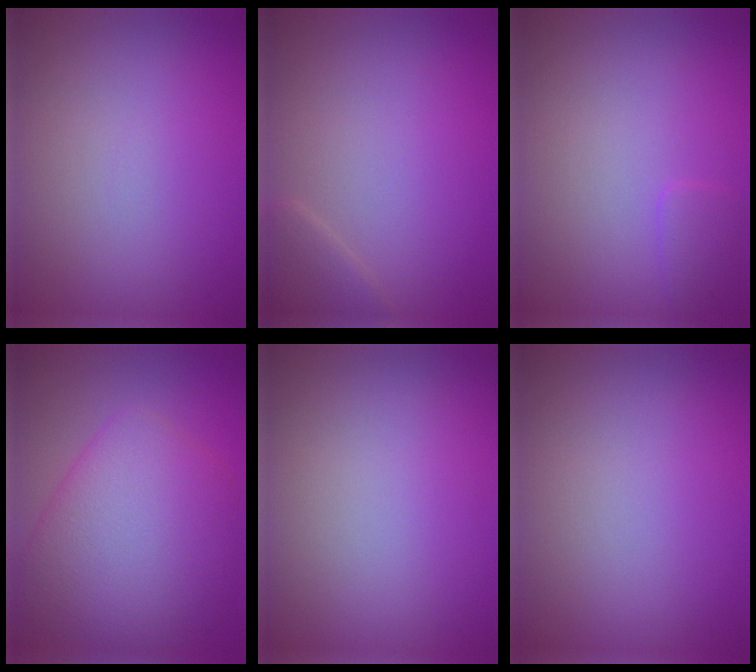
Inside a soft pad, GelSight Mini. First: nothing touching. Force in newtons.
{"total": 1.5, "press": 1.5, "slide": 0.1}
{"total": 1.2, "press": 1.2, "slide": 0.1}
{"total": 7.9, "press": 7.9, "slide": 0.3}
{"total": 0.0}
{"total": 0.0}